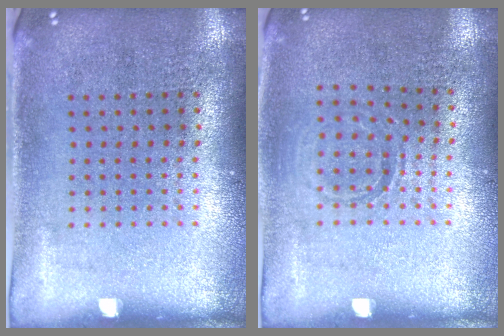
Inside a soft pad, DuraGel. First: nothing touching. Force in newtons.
{"total": 0.9, "press": 0.9, "slide": 0.2}